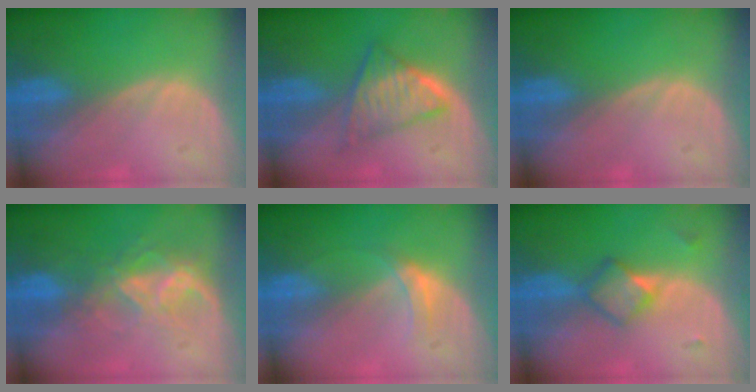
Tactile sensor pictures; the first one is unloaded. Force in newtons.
{"total": 6.1, "press": 5.8, "slide": 2.1}
{"total": 0.0}
{"total": 6.7, "press": 6.0, "slide": 3.0}
{"total": 2.9, "press": 2.5, "slide": 1.5}
{"total": 4.8, "press": 4.2, "slide": 2.2}